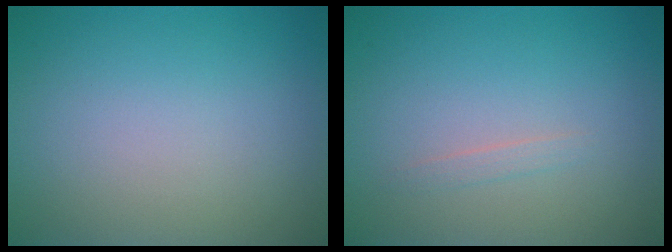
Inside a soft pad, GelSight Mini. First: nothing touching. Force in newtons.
{"total": 0.6, "press": 0.6, "slide": 0.1}